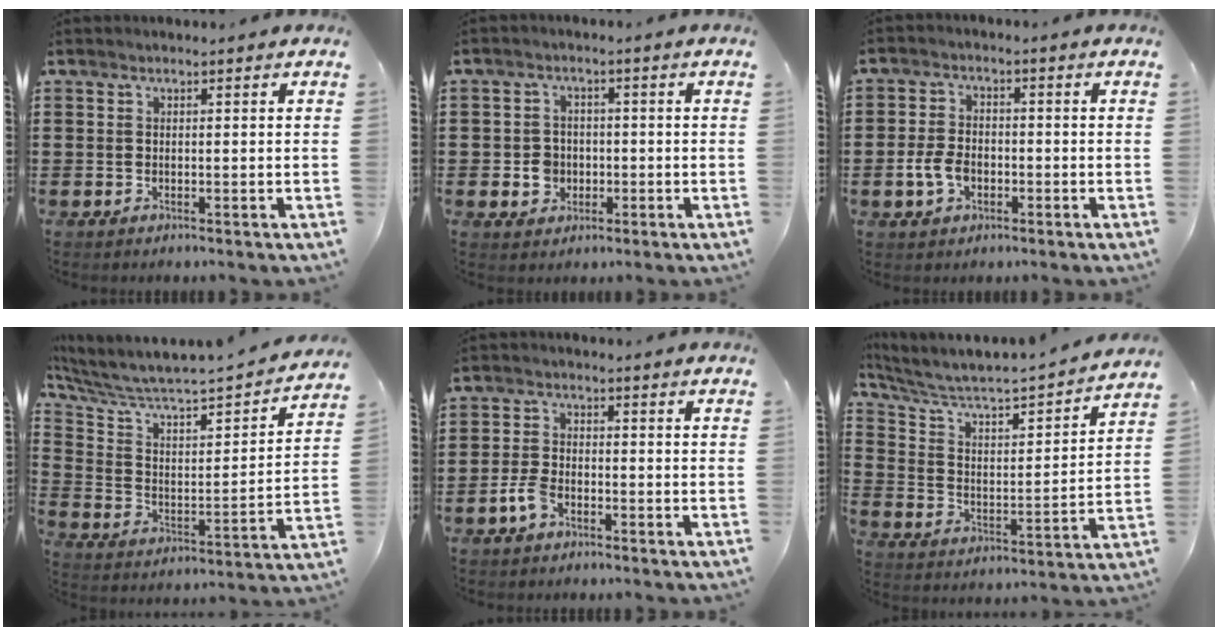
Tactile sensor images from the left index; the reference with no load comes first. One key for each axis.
{"total": 3.5, "fx": -0.8, "fy": 3.2, "fz": 1.4, "tx": -0.035, "ty": 0.004, "tz": -0.017}
{"total": 4.9, "fx": -1.5, "fy": 3.1, "fz": 3.4, "tx": -0.082, "ty": 0.001, "tz": -0.032}
{"total": 4.7, "fx": 4.1, "fy": 1.1, "fz": 2.0, "tx": -0.067, "ty": -0.048, "tz": 0.060}
{"total": 3.7, "fx": -2.1, "fy": 1.8, "fz": 2.5, "tx": -0.064, "ty": 0.001, "tz": -0.043}
{"total": 3.9, "fx": 3.4, "fy": 0.7, "fz": 1.8, "tx": -0.059, "ty": -0.038, "tz": 0.044}